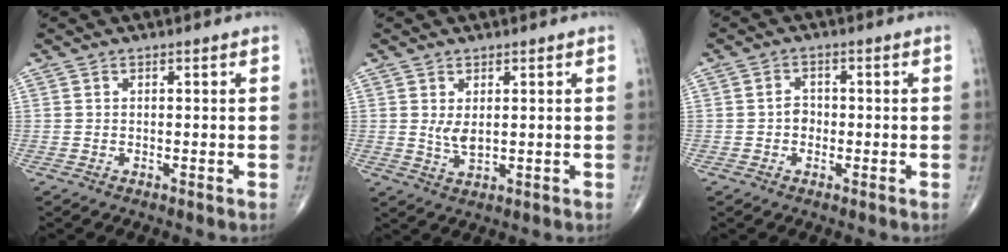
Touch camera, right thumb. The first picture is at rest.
{"total": 3.0, "force": [0.6, 1.4, 2.6], "torque": [-0.048, -0.012, 0.019]}
{"total": 2.5, "force": [-0.5, 2.1, 1.3], "torque": [-0.008, 0.008, -0.013]}